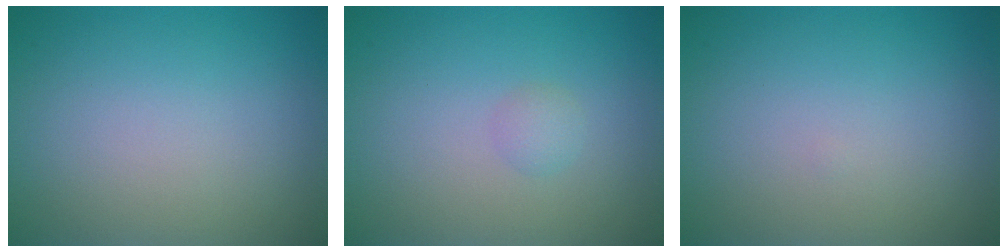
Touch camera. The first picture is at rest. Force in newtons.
{"total": 1.0, "press": 1.0, "slide": 0.1}
{"total": 0.0}